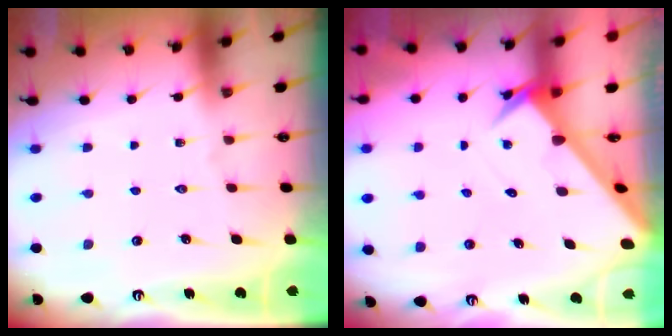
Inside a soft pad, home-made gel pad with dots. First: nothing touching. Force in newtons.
{"total": 2.7, "press": 2.7, "slide": 0.2}